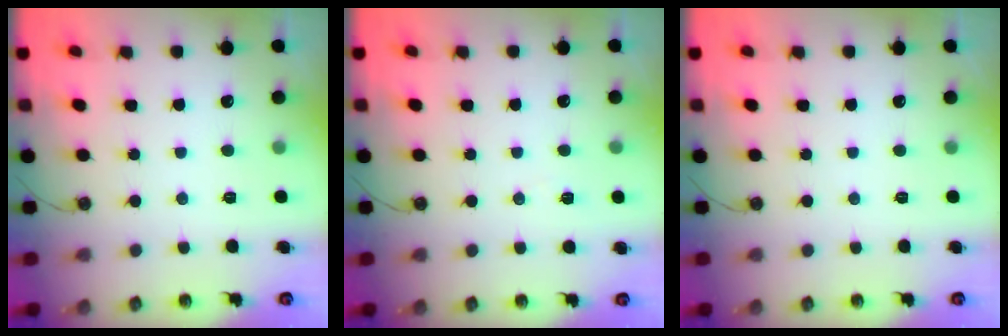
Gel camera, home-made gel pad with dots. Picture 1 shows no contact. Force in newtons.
{"total": 3.0, "press": 2.2, "slide": 2.1}
{"total": 0.0}